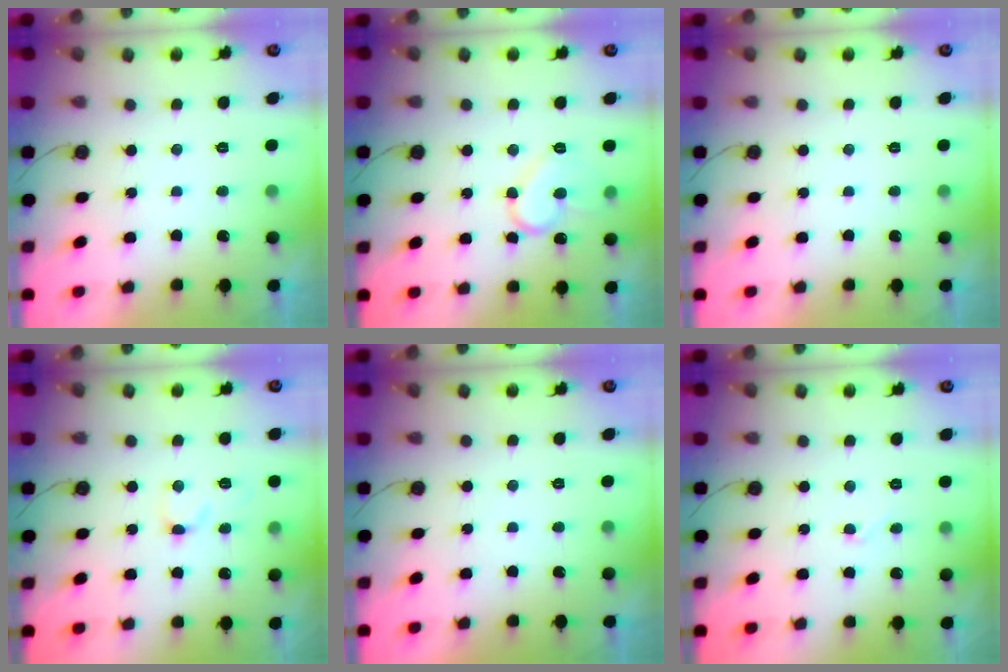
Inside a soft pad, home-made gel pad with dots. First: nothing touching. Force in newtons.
{"total": 12.0, "press": 11.9, "slide": 1.0}
{"total": 0.0}
{"total": 4.3, "press": 4.2, "slide": 0.5}
{"total": 0.0}
{"total": 2.8, "press": 2.8, "slide": 0.2}